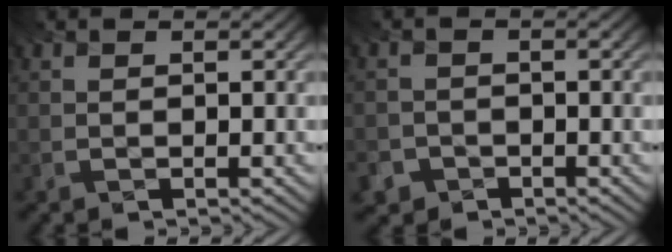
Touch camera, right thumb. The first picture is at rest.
{"total": 3.1, "force": [-2.3, 2.0, -0.4], "torque": [-0.004, -0.019, -0.045]}